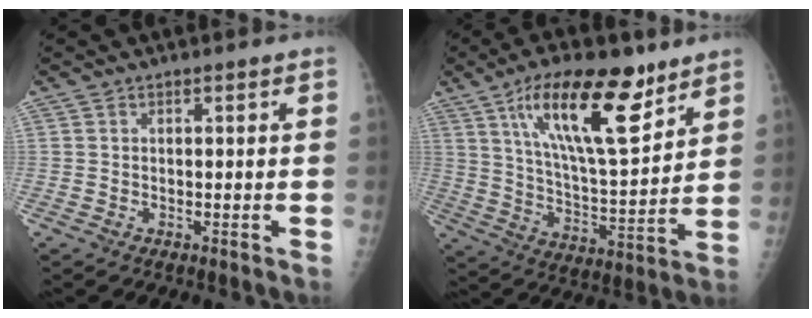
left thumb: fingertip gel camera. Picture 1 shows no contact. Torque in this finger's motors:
{"motor_torque": [0.35, 0.43, 1.59, -1.18, 0.18]}